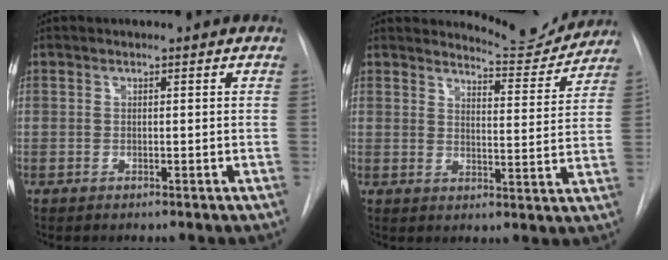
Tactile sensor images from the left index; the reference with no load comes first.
{"total": 7.7, "force": [7.7, 0.4, -0.6], "torque": [0.005, -0.028, 0.100]}